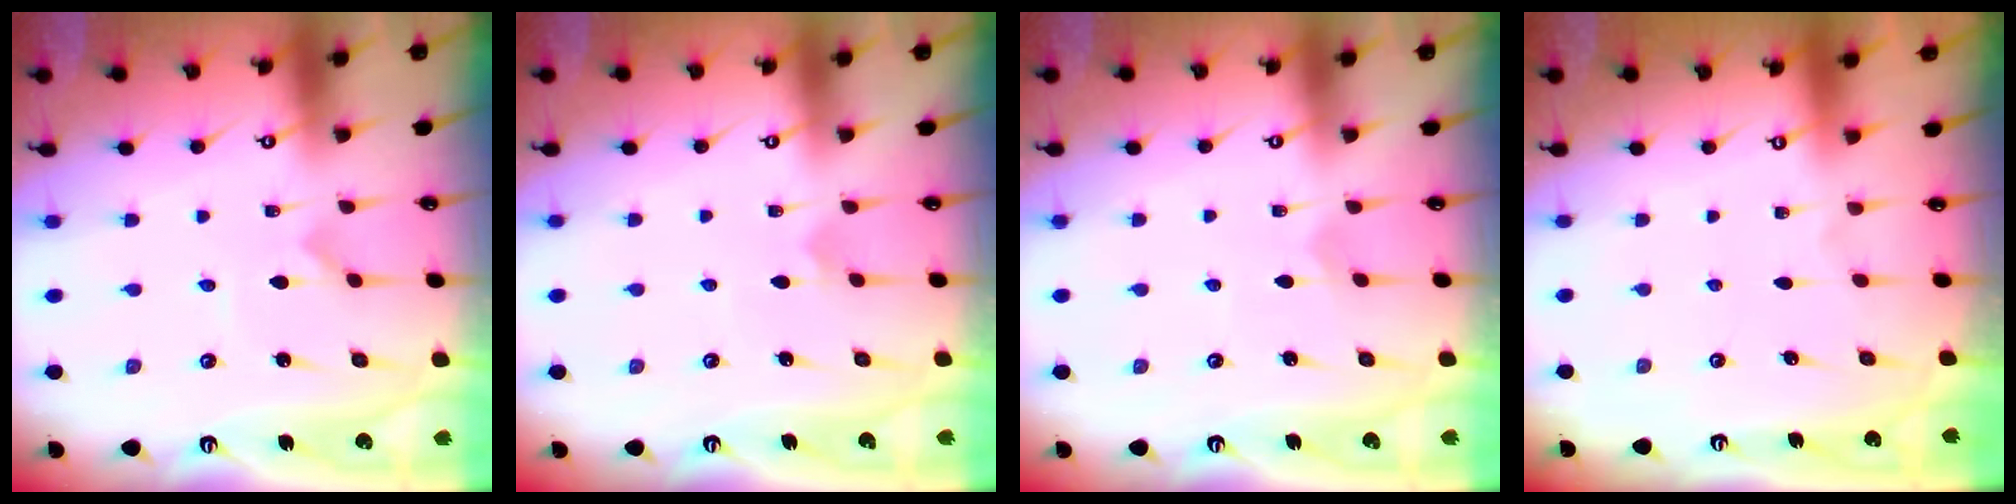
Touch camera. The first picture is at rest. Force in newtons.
{"total": 3.0, "press": 3.0, "slide": 0.2}
{"total": 2.0, "press": 2.0, "slide": 0.2}
{"total": 0.0}